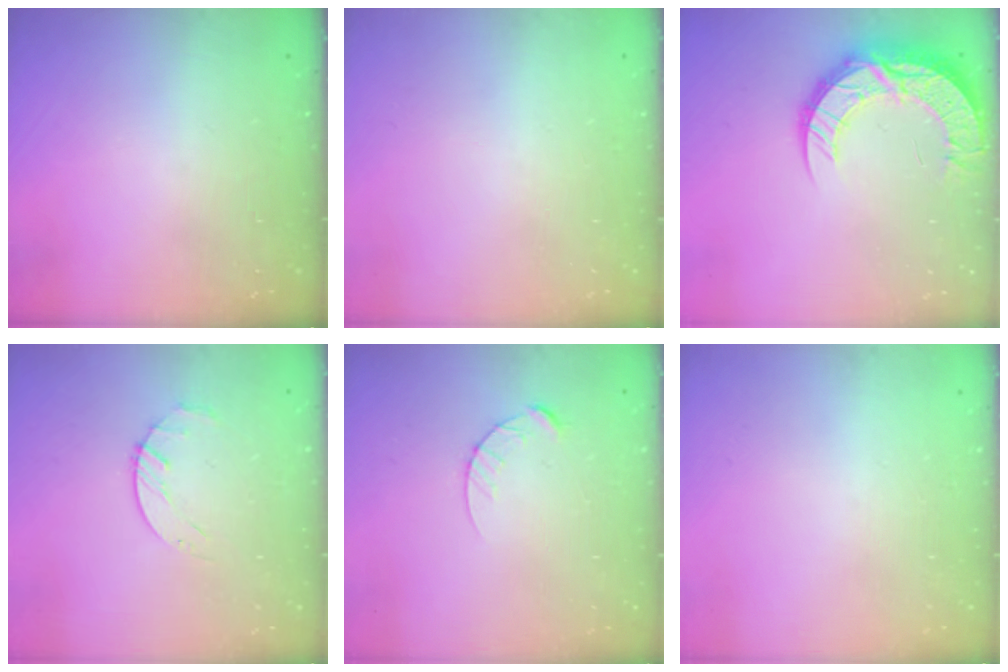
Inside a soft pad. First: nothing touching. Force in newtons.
{"total": 0.0}
{"total": 16.1, "press": 16.1, "slide": 1.3}
{"total": 2.7, "press": 2.6, "slide": 0.3}
{"total": 5.7, "press": 5.7, "slide": 0.5}
{"total": 0.0}